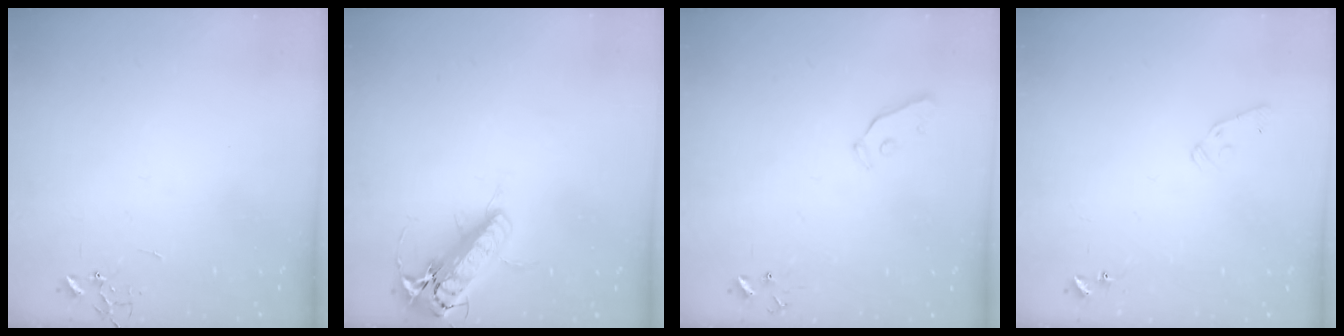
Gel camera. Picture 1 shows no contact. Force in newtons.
{"total": 18.2, "press": 17.8, "slide": 3.8}
{"total": 3.8, "press": 3.8, "slide": 0.4}
{"total": 8.0, "press": 7.9, "slide": 0.7}